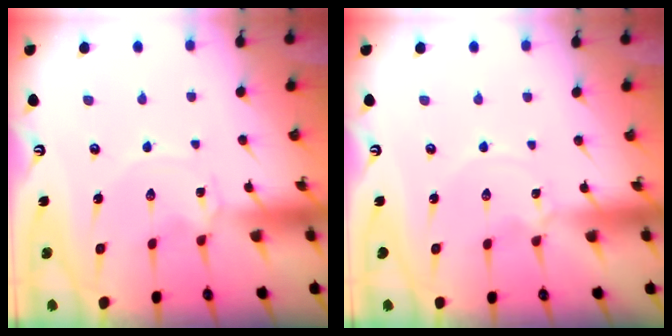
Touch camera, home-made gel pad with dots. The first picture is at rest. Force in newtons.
{"total": 0.0}